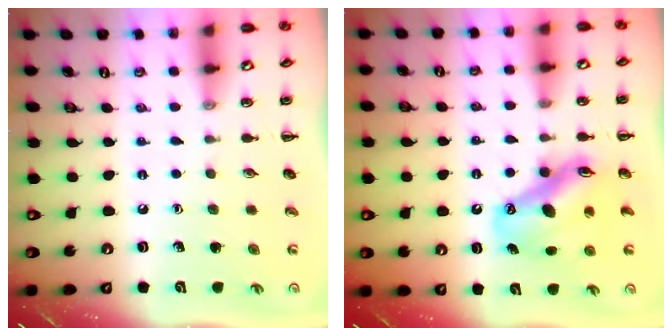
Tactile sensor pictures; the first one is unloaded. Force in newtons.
{"total": 12.5, "press": 12.0, "slide": 3.5}